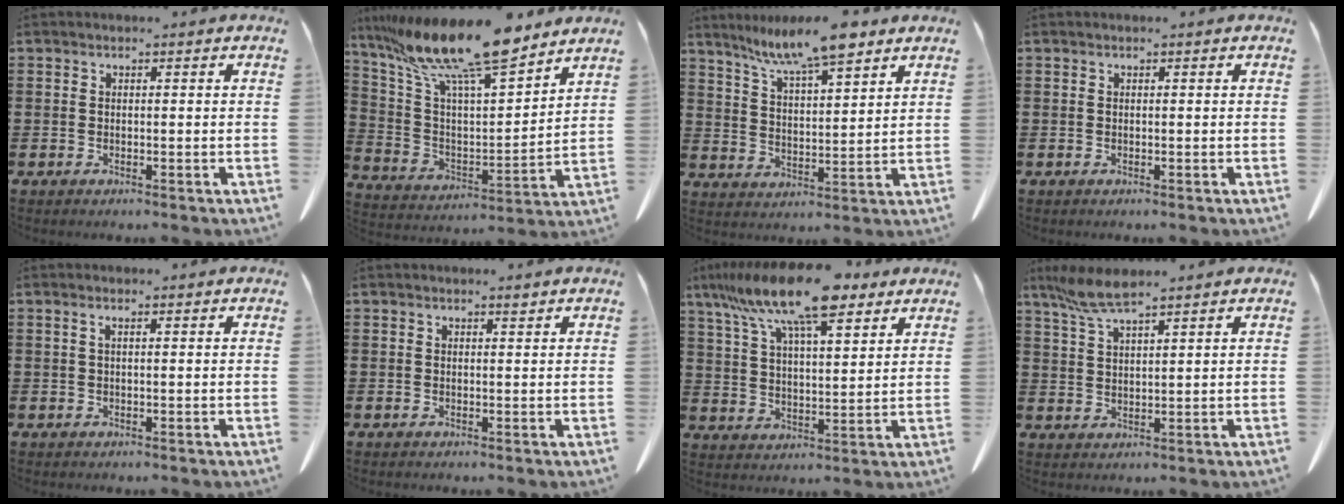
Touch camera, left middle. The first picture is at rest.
{"total": 15.5, "force": [12.4, 2.4, 9.1], "torque": [-0.204, -0.080, 0.208]}
{"total": 9.1, "force": [7.2, 1.3, 5.5], "torque": [-0.115, -0.025, 0.124]}
{"total": 0.0}
{"total": 0.9, "force": [0.3, 0.1, 0.8], "torque": [-0.017, 0.001, 0.005]}
{"total": 0.9, "force": [0.7, 0.1, 0.5], "torque": [-0.011, 0.001, 0.012]}
{"total": 14.4, "force": [10.4, 3.8, 9.2], "torque": [-0.198, -0.026, 0.184]}
{"total": 5.3, "force": [4.1, 0.6, 3.3], "torque": [-0.077, -0.007, 0.077]}